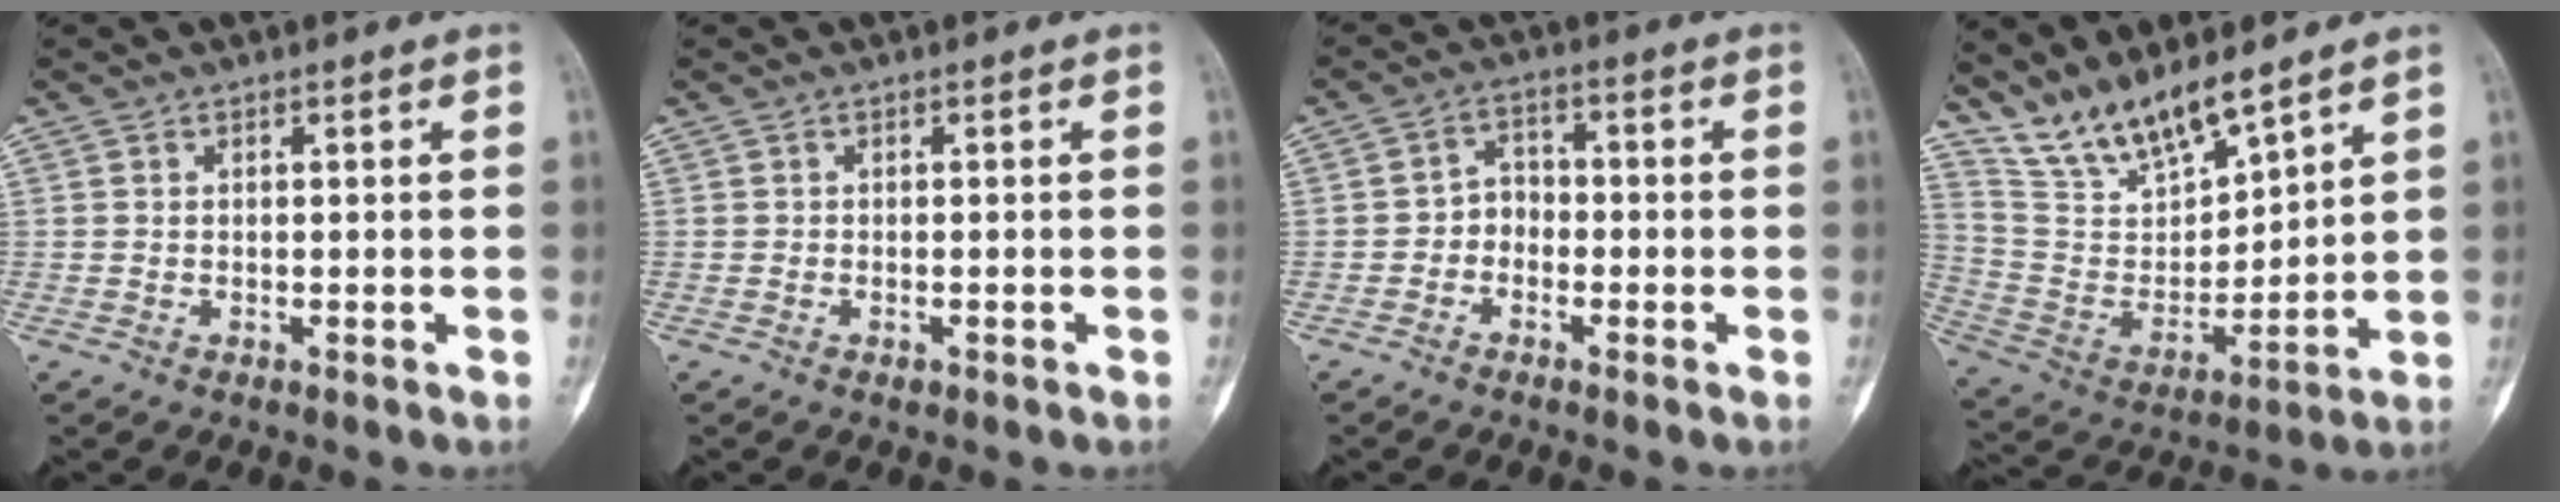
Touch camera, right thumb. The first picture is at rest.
{"total": 0.6, "force": [-0.3, 0.3, 0.5], "torque": [-0.004, 0.004, -0.002]}
{"total": 5.1, "force": [-1.6, 4.2, 2.5], "torque": [-0.007, 0.025, -0.041]}
{"total": 13.4, "force": [11.5, 3.3, 5.8], "torque": [-0.092, -0.060, 0.236]}